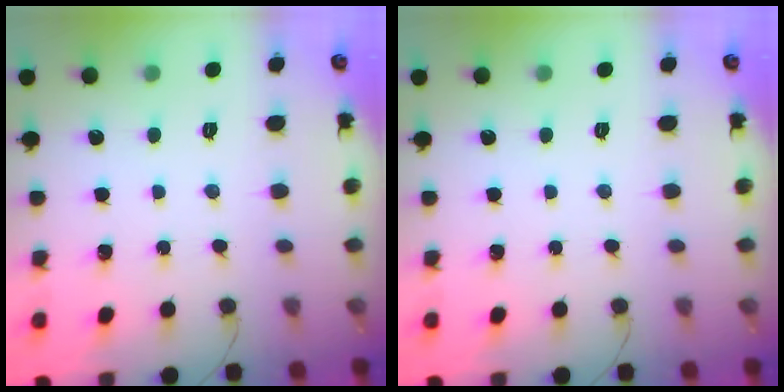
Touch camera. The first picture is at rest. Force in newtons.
{"total": 0.0}